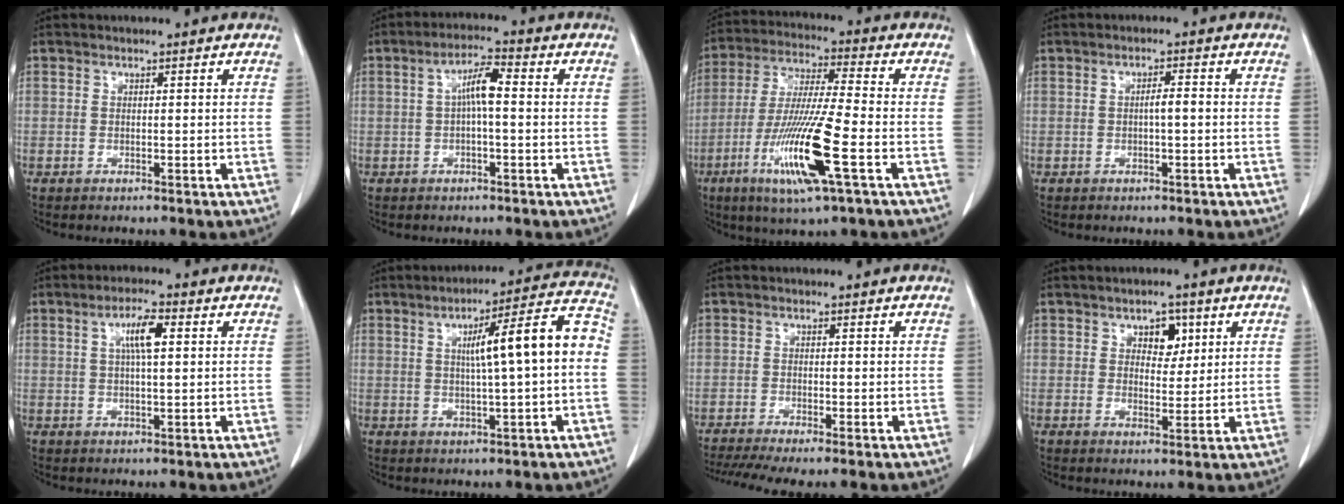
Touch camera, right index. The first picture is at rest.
{"total": 4.8, "force": [0.2, 0.8, 4.7], "torque": [-0.087, 0.014, 0.002]}
{"total": 15.0, "force": [-5.5, 0.2, 13.9], "torque": [-0.284, -0.026, -0.105]}
{"total": 2.0, "force": [-0.2, 0.2, 2.0], "torque": [-0.034, 0.003, -0.004]}
{"total": 5.1, "force": [1.4, 0.8, 4.8], "torque": [-0.090, 0.005, 0.025]}
{"total": 11.6, "force": [0.7, 0.6, 11.6], "torque": [-0.163, 0.029, 0.007]}
{"total": 6.9, "force": [-5.2, 0.6, 4.5], "torque": [-0.074, -0.011, -0.086]}
{"total": 4.2, "force": [1.8, 2.5, 2.7], "torque": [-0.034, 0.006, 0.027]}